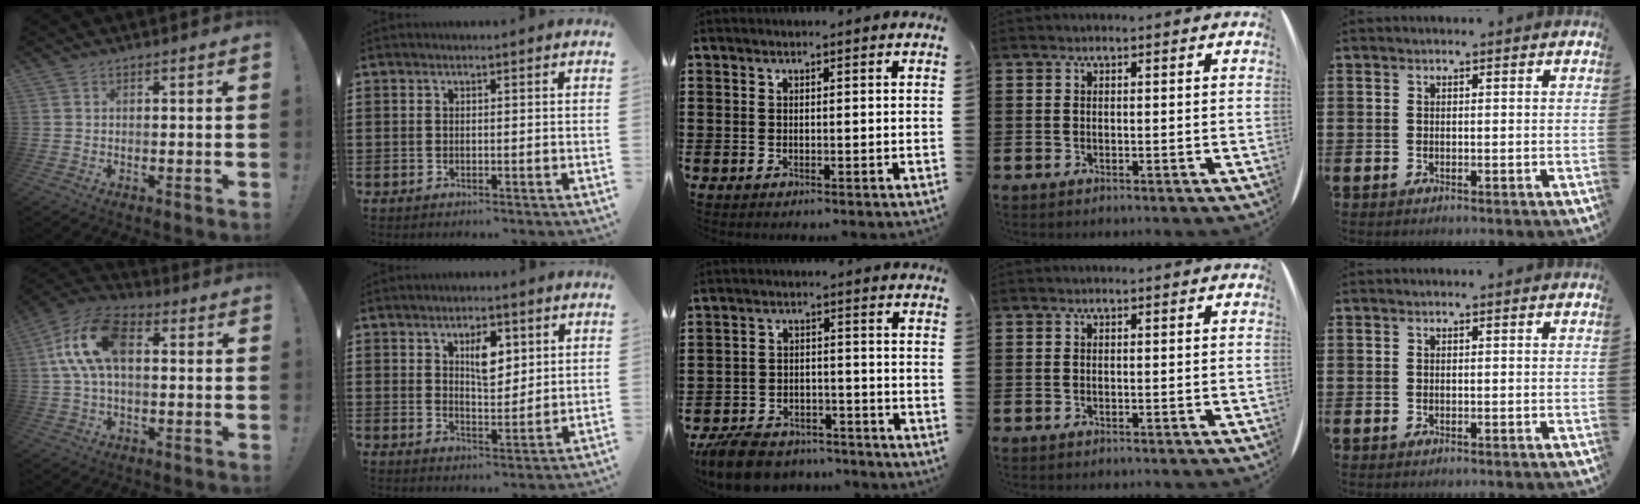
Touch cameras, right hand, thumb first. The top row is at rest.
{"thumb": {"total": 14.8, "force": [2.5, 8.3, 12.0], "torque": [-0.221, 0.006, 0.047]}, "index": {"total": 5.6, "force": [2.5, 2.6, 4.3], "torque": [-0.061, -0.006, 0.035]}, "middle": {"total": 6.7, "force": [-6.3, 1.6, 1.6], "torque": [-0.038, 0.015, -0.125]}}